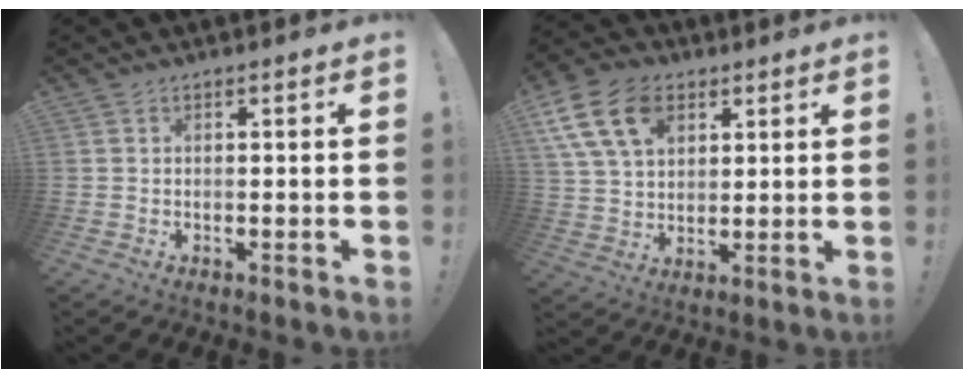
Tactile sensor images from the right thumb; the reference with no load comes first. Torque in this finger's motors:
{"motor_torque": [0.31, 1.61, 0.15, 0.15, 0.13]}